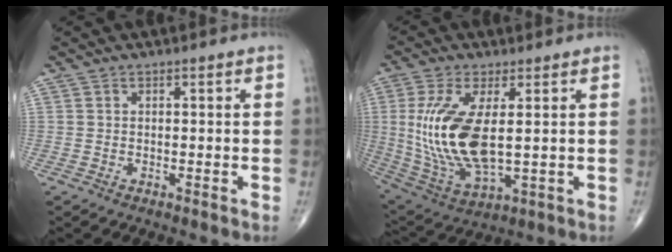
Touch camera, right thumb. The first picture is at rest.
{"total": 16.5, "force": [1.4, 7.0, 14.9], "torque": [-0.321, -0.020, 0.044]}